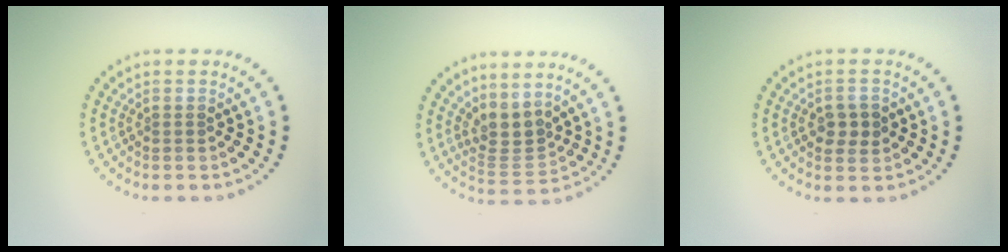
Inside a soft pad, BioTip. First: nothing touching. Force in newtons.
{"total": 2.8, "press": 2.0, "slide": 1.9}
{"total": 2.2, "press": 2.2, "slide": 0.2}